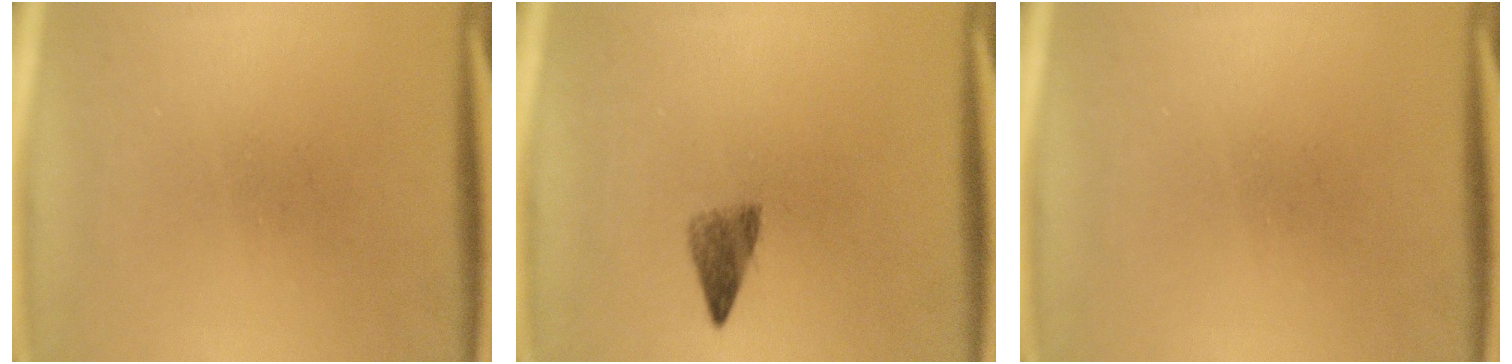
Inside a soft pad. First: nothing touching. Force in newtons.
{"total": 2.8}
{"total": 0.0}